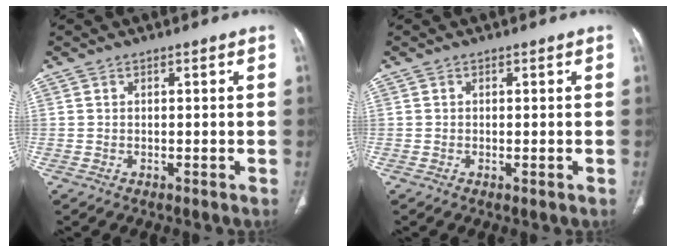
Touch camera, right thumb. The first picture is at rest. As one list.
[{"total": 0.8, "force": [-0.2, 0.2, 0.7], "torque": [-0.015, -0.003, -0.003]}]